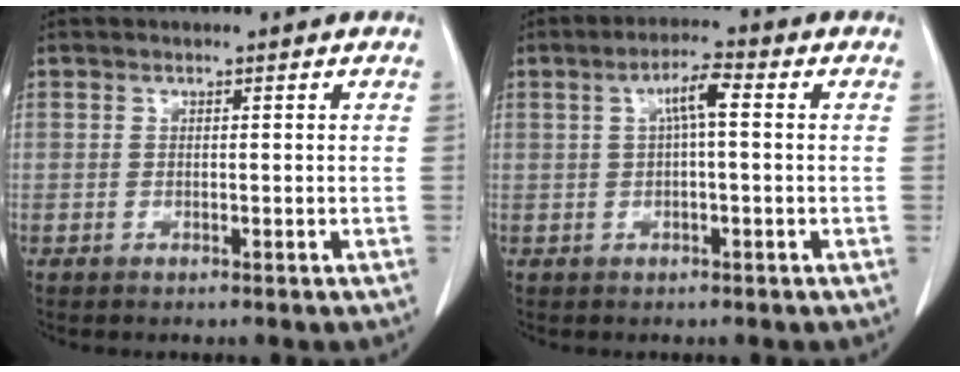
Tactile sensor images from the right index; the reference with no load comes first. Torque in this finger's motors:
{"motor_torque": [0.59, -0.07, 0.15, 0.08]}